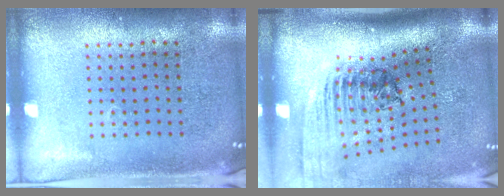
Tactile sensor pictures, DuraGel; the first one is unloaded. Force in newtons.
{"total": 2.5, "press": 1.8, "slide": 1.7}